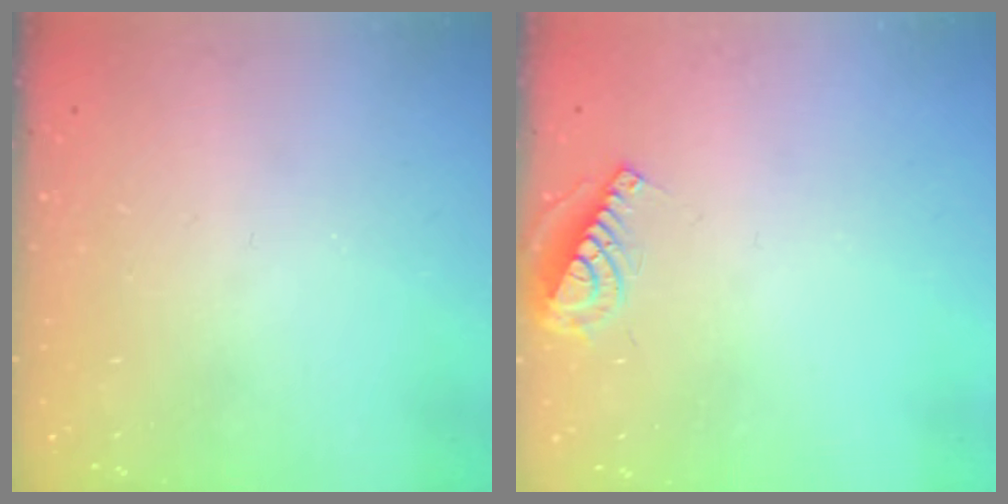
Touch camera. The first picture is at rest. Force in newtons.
{"total": 8.4, "press": 8.4, "slide": 0.2}